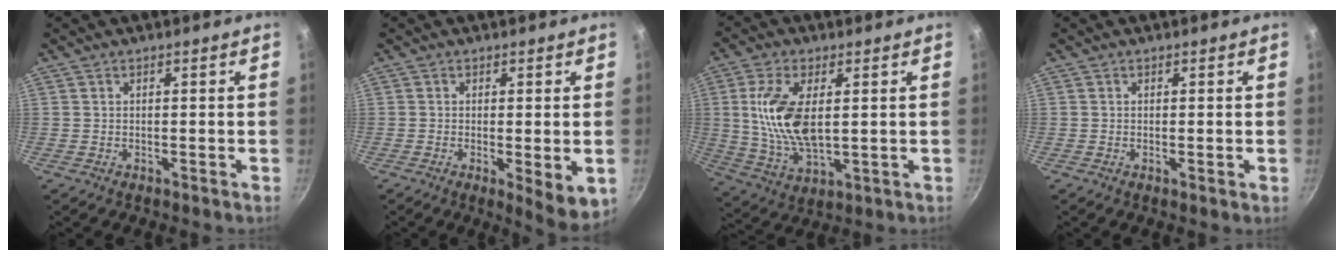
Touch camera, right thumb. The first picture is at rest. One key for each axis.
{"total": 6.6, "fx": -1.5, "fy": 1.7, "fz": 6.2, "tx": -0.091, "ty": -0.020, "tz": -0.019}
{"total": 13.4, "fx": 1.9, "fy": 6.4, "fz": 11.6, "tx": -0.235, "ty": -0.013, "tz": 0.044}
{"total": 1.0, "fx": 0.0, "fy": 0.1, "fz": 1.0, "tx": -0.018, "ty": -0.004, "tz": 0.000}